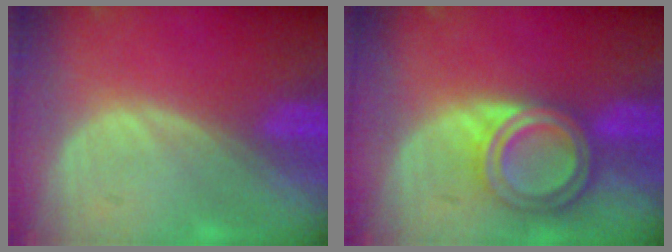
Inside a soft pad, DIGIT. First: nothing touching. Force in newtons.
{"total": 6.9, "press": 6.1, "slide": 3.1}